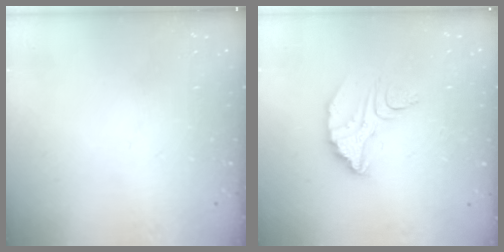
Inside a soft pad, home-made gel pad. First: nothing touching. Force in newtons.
{"total": 9.7, "press": 9.6, "slide": 0.8}